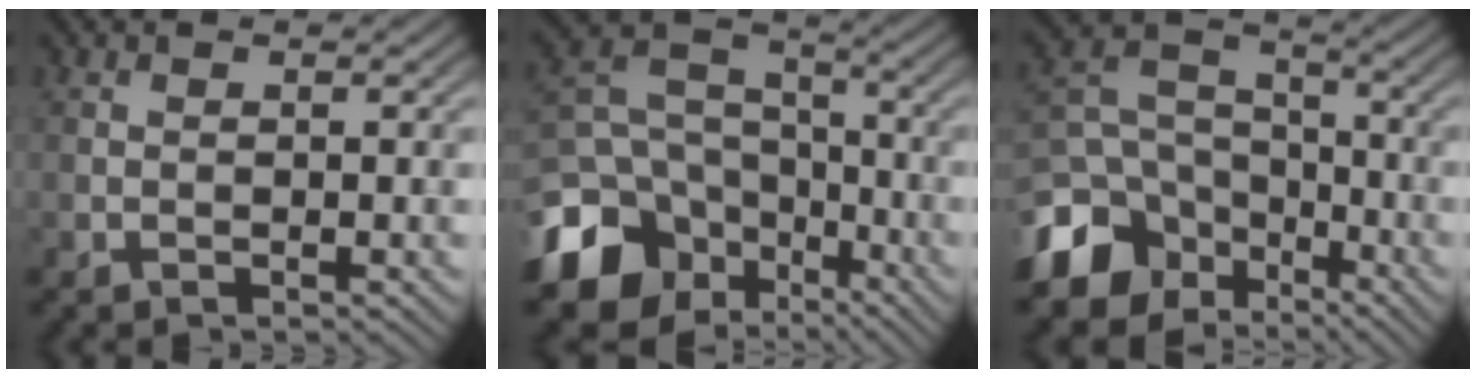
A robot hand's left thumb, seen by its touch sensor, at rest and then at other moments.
{"total": 12.6, "force": [-6.7, 9.0, 5.8], "torque": [-0.162, -0.024, -0.123]}
{"total": 11.1, "force": [-6.6, 7.6, 4.7], "torque": [-0.128, -0.015, -0.131]}